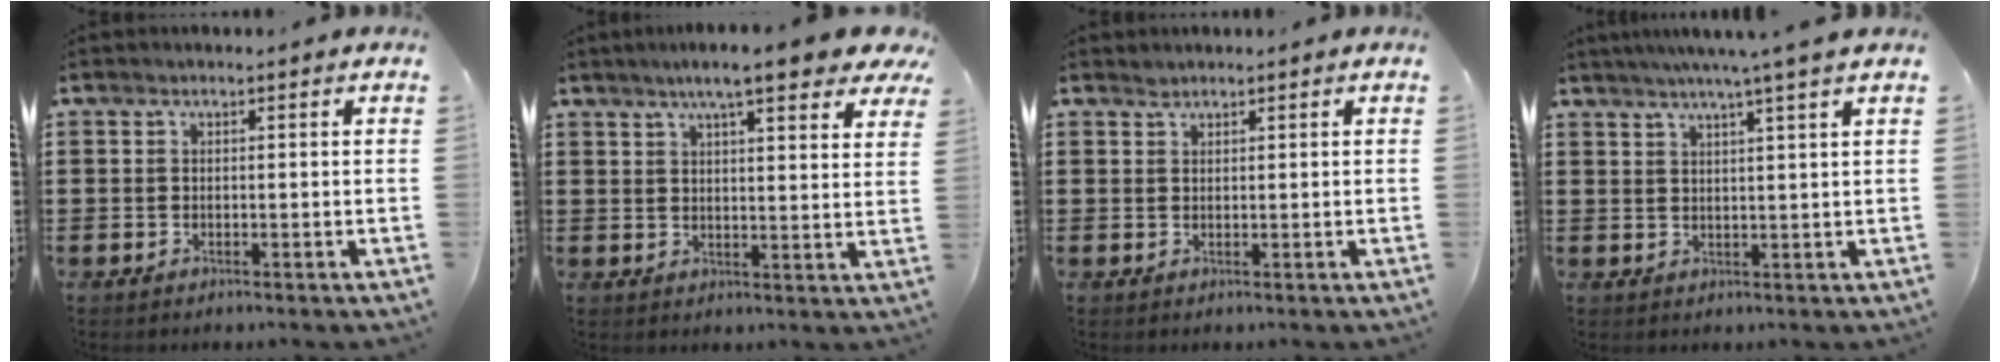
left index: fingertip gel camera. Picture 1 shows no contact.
{"total": 7.8, "force": [6.2, 0.9, 4.6], "torque": [-0.091, -0.014, 0.107]}
{"total": 0.9, "force": [0.9, 0.2, 0.1], "torque": [-0.004, 0.000, 0.018]}
{"total": 4.1, "force": [3.1, -1.0, 2.5], "torque": [-0.055, -0.009, 0.052]}